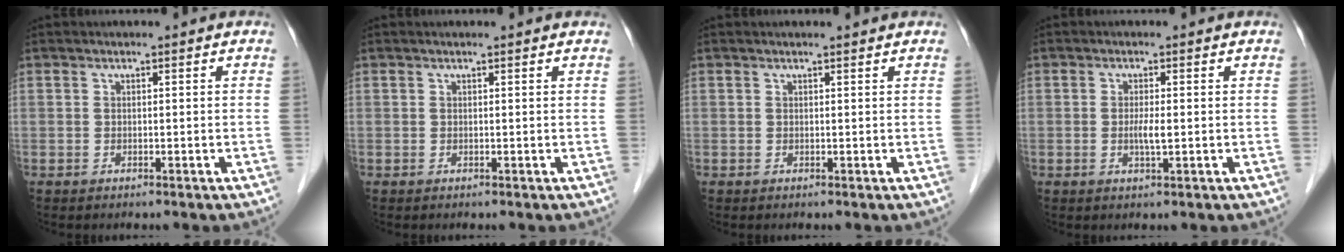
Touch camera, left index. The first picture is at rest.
{"total": 1.4, "force": [1.3, 0.4, 0.2], "torque": [-0.002, 0.006, 0.013]}
{"total": 1.4, "force": [1.3, 0.2, 0.3], "torque": [-0.002, 0.004, 0.017]}
{"total": 2.2, "force": [-0.2, 0.4, 2.1], "torque": [-0.039, -0.005, -0.002]}